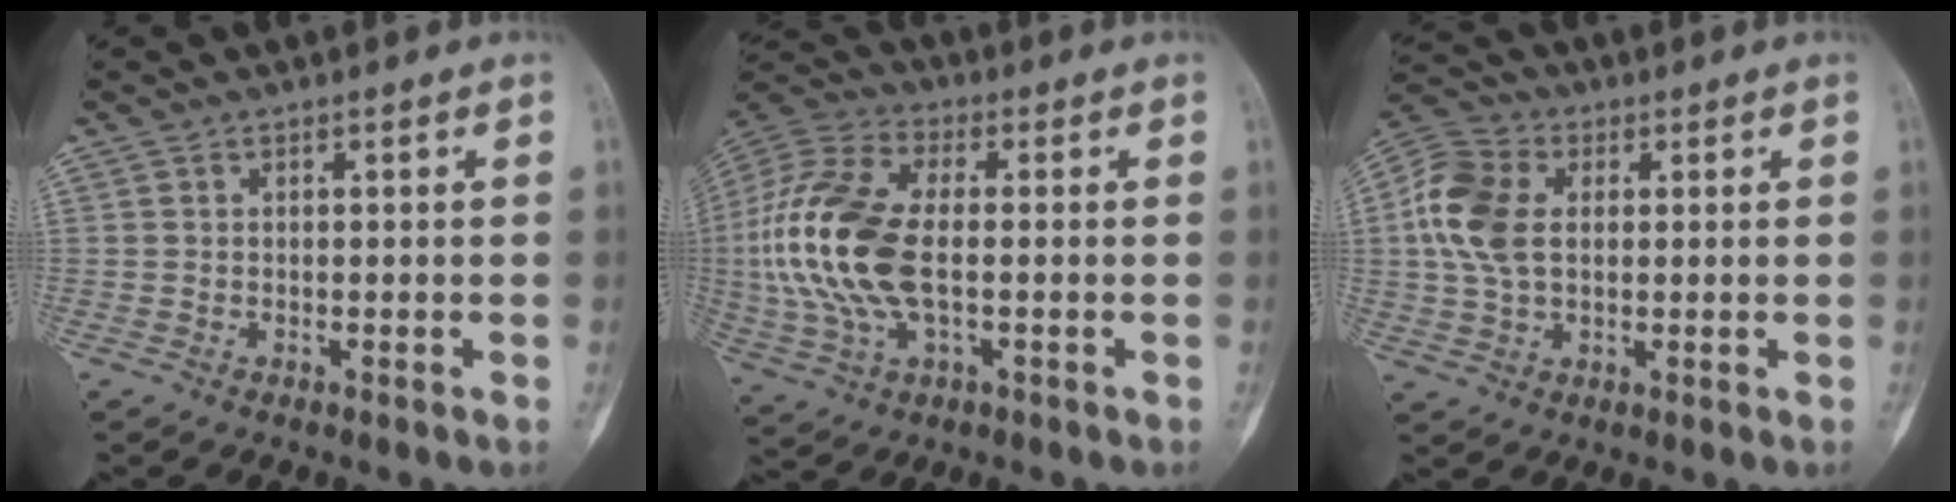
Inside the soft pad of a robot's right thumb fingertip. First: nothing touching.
{"total": 18.8, "force": [-0.7, 9.3, 16.3], "torque": [-0.372, 0.015, -0.013]}
{"total": 10.9, "force": [1.7, 7.3, 8.0], "torque": [-0.170, 0.017, 0.025]}